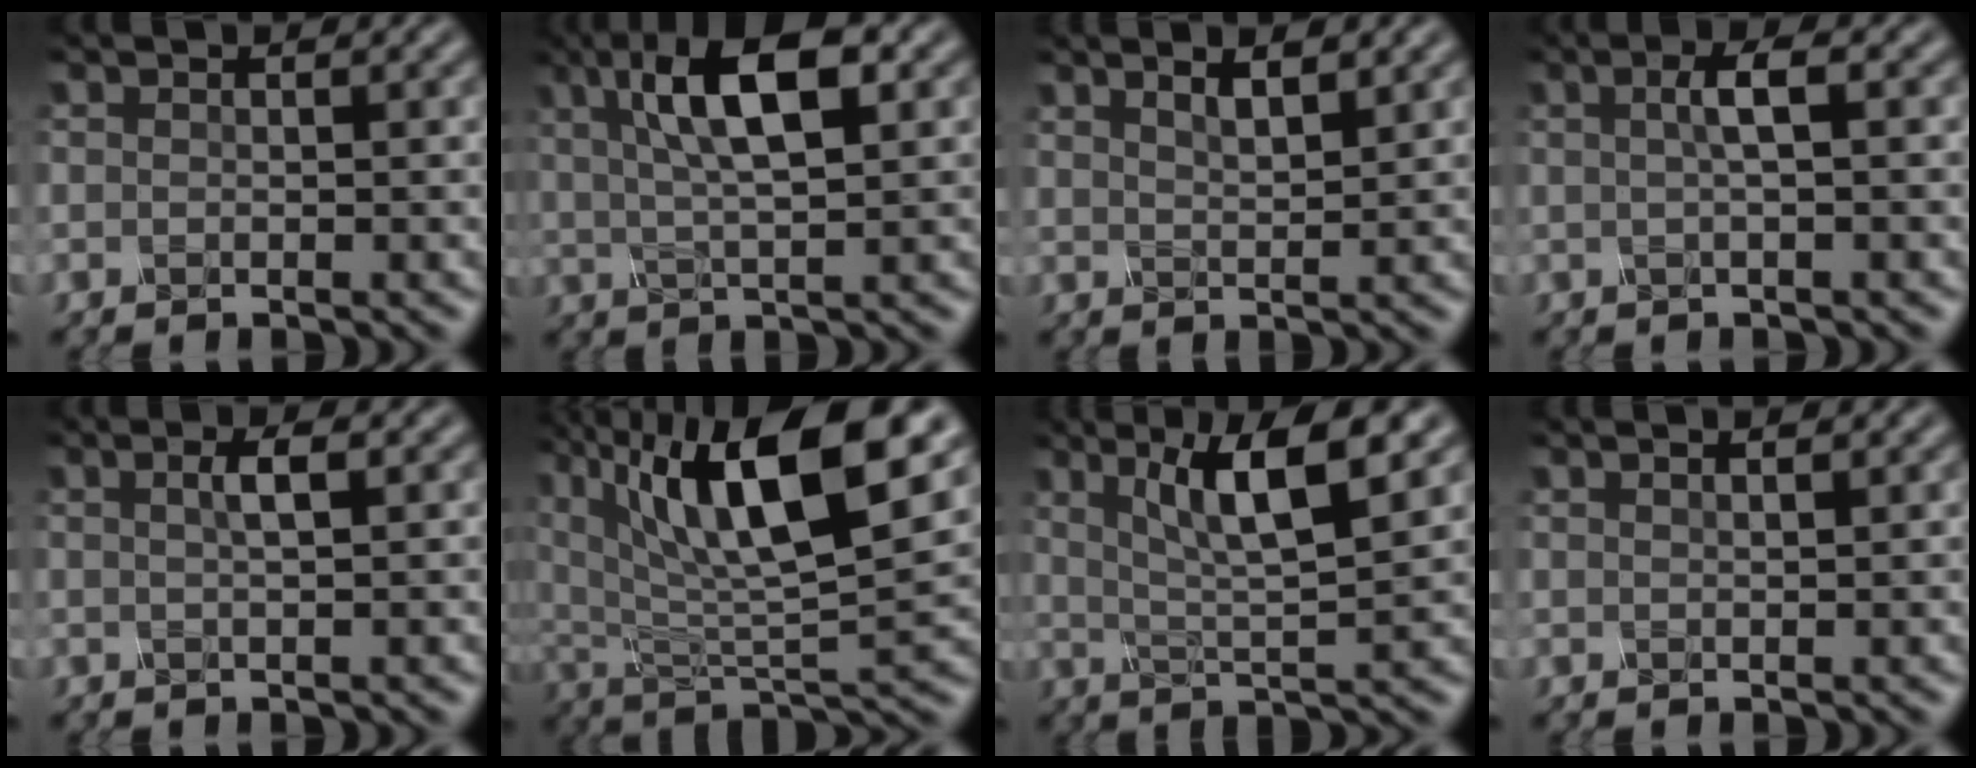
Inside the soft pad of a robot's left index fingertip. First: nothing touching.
{"total": 8.3, "force": [2.7, 2.7, 7.3], "torque": [-0.126, 0.015, 0.041]}
{"total": 2.7, "force": [1.9, 0.7, 1.8], "torque": [-0.019, 0.007, 0.021]}
{"total": 2.3, "force": [0.3, 0.5, 2.2], "torque": [-0.040, 0.009, 0.000]}
{"total": 1.8, "force": [0.4, 0.4, 1.7], "torque": [-0.029, 0.004, 0.003]}
{"total": 13.4, "force": [6.1, 4.4, 11.1], "torque": [-0.193, 0.008, 0.102]}
{"total": 7.4, "force": [3.1, 1.5, 6.6], "torque": [-0.108, 0.001, 0.053]}
{"total": 0.9, "force": [0.7, 0.1, 0.6], "torque": [-0.010, -0.002, 0.006]}